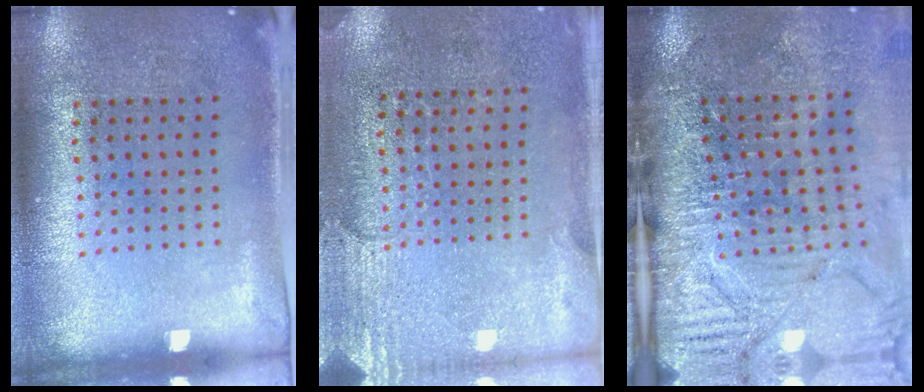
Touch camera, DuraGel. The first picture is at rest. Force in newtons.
{"total": 2.6, "press": 2.3, "slide": 1.2}
{"total": 4.4, "press": 3.8, "slide": 2.2}